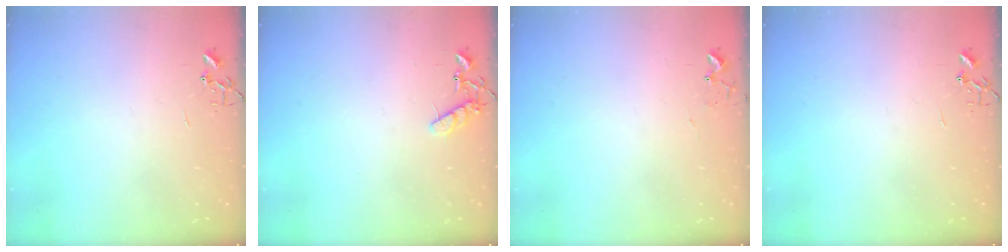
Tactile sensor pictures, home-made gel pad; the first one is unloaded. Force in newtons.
{"total": 8.1, "press": 8.1, "slide": 0.3}
{"total": 5.4, "press": 5.4, "slide": 0.7}
{"total": 0.0}